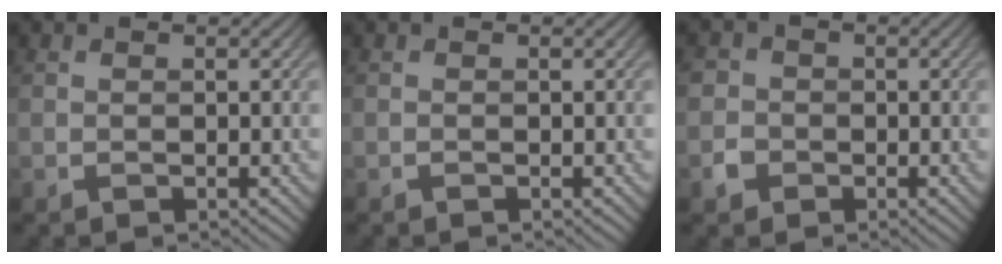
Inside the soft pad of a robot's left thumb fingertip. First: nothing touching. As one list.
[{"total": 0.0}, {"total": 2.3, "force": [-0.8, 2.1, 0.4], "torque": [-0.007, 0.002, -0.022]}]